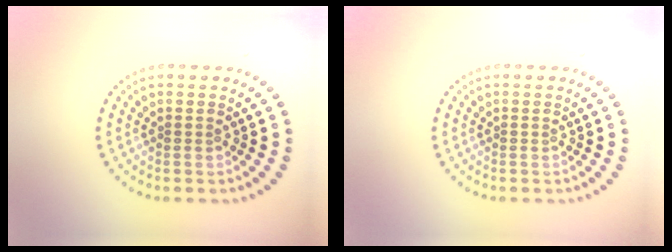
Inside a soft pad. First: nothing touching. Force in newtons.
{"total": 0.0}